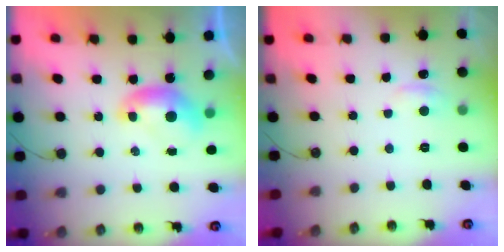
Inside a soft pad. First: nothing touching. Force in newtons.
{"total": 1.5, "press": 1.3, "slide": 0.7}